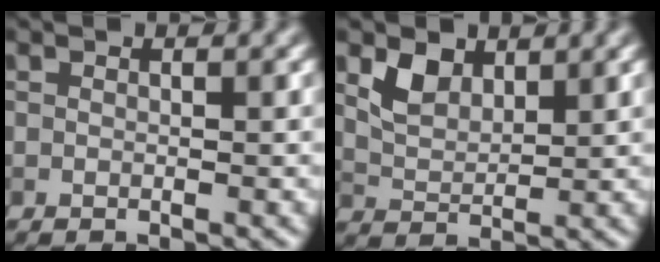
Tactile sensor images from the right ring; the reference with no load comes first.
{"total": 3.1, "force": [1.8, 1.9, 1.7], "torque": [-0.038, -0.004, 0.037]}